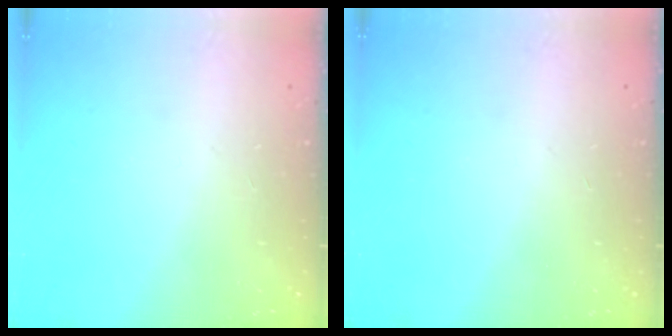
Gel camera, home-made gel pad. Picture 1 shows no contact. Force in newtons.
{"total": 0.0}